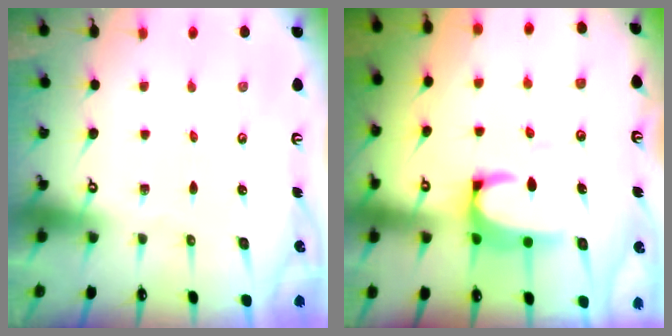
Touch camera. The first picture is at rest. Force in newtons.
{"total": 2.4, "press": 2.3, "slide": 0.9}